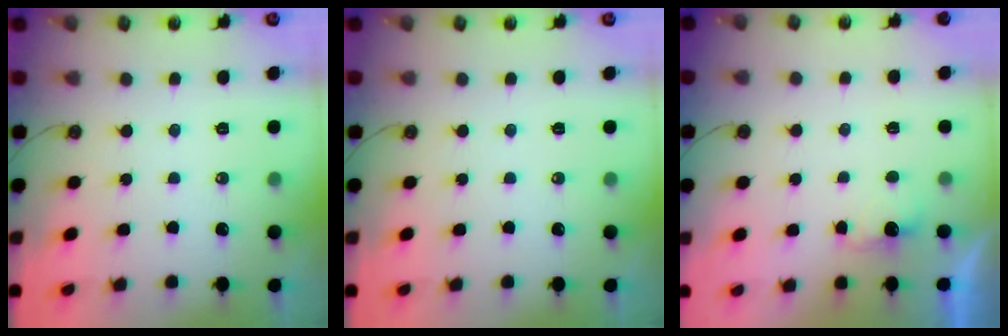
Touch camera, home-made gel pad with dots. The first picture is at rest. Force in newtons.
{"total": 0.0}
{"total": 2.5, "press": 2.3, "slide": 0.9}